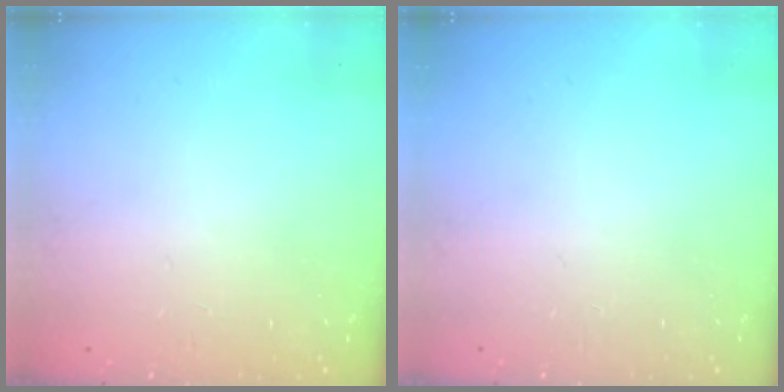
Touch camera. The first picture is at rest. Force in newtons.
{"total": 0.0}